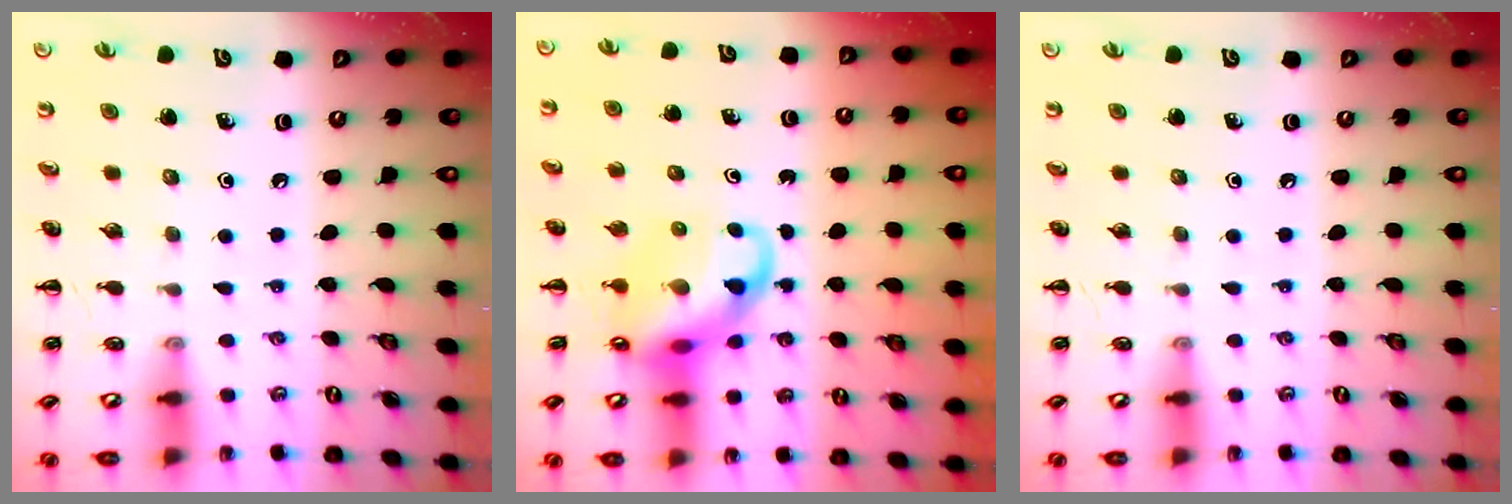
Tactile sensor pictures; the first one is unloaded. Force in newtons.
{"total": 10.8, "press": 10.4, "slide": 2.9}
{"total": 0.0}